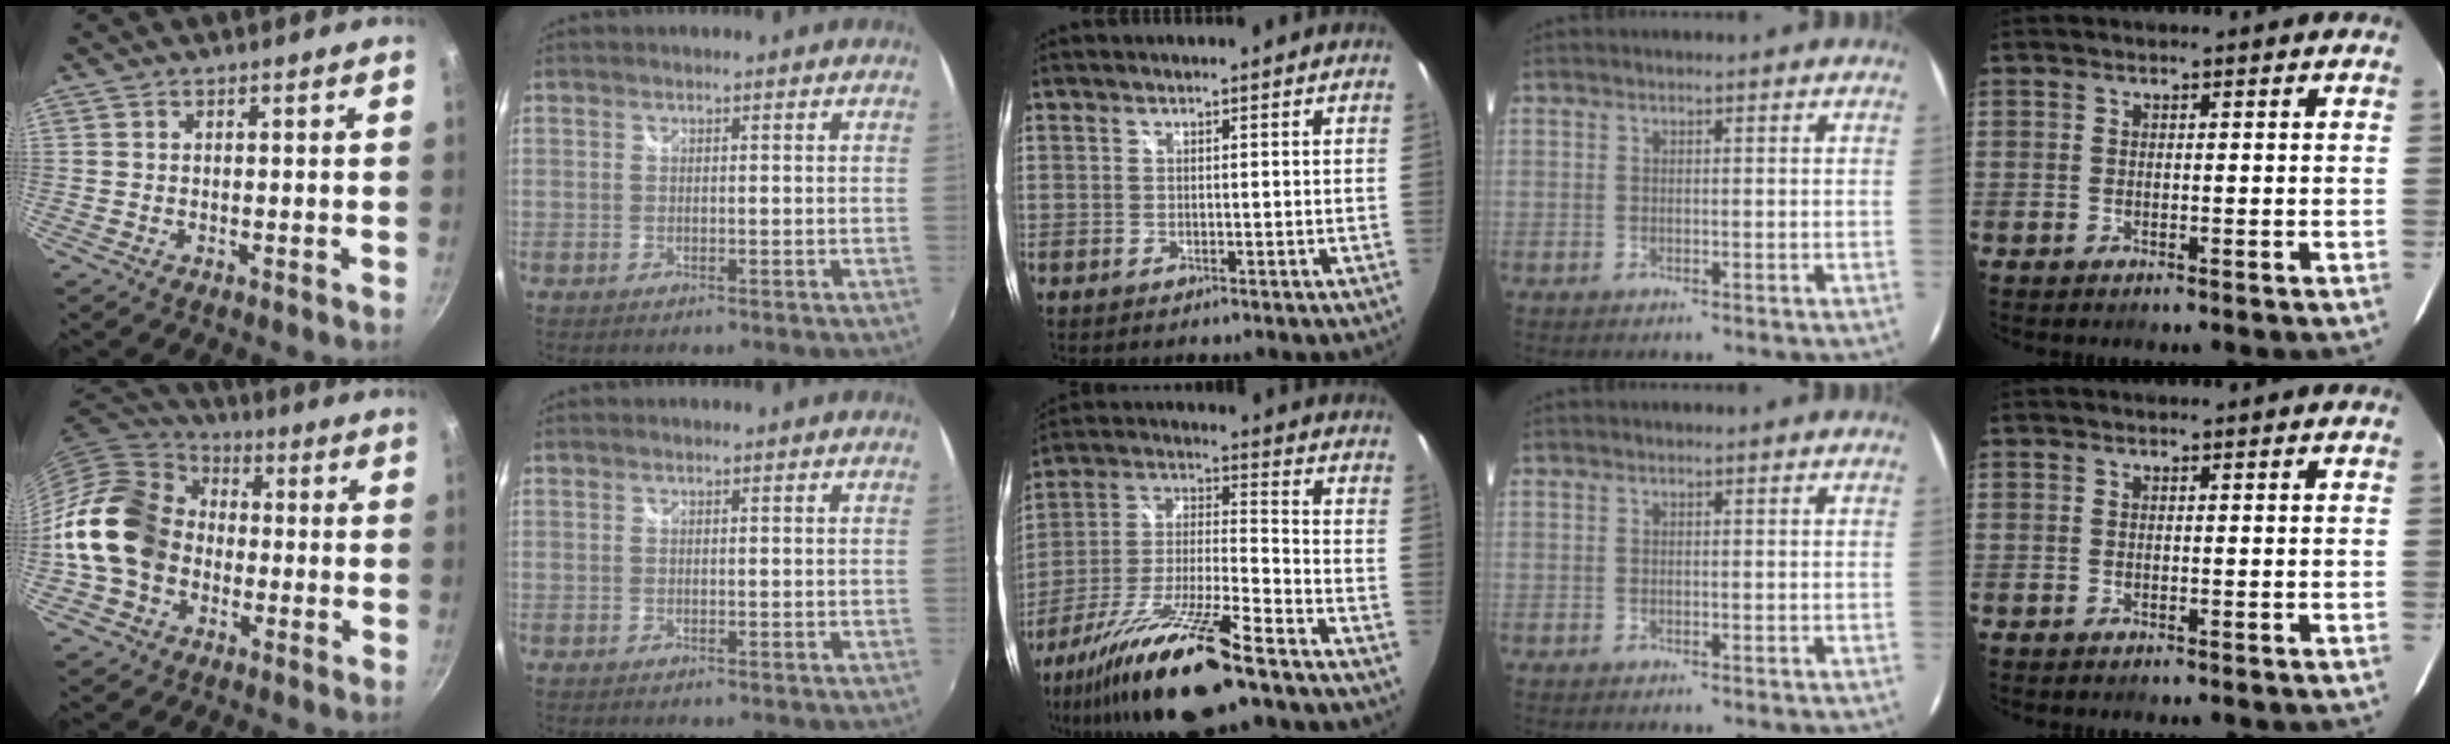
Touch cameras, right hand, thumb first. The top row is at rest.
{"thumb": {"total": 17.7, "force": [-2.1, 14.1, 10.4], "torque": [-0.172, 0.045, -0.051]}, "middle": {"total": 20.0, "force": [-14.1, 2.6, 13.9], "torque": [-0.262, -0.029, -0.250]}}